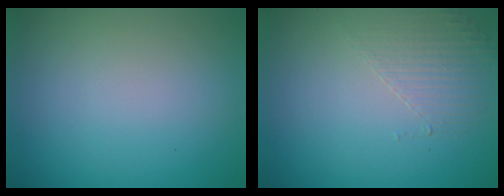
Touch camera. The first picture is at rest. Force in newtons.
{"total": 1.6, "press": 0.7, "slide": 1.4}